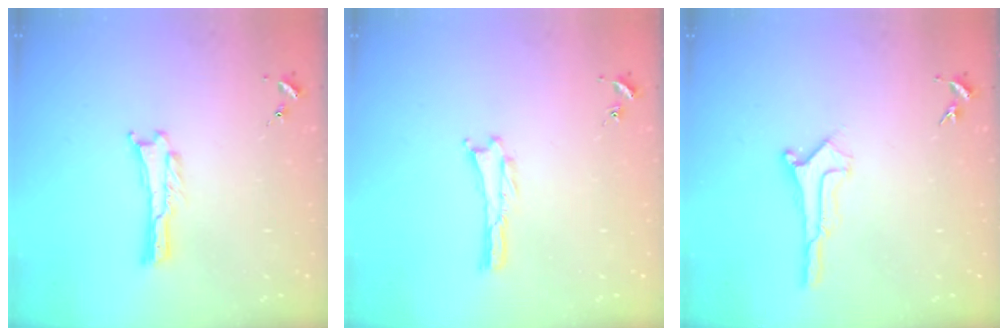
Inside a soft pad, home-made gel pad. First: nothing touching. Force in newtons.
{"total": 0.0}
{"total": 0.9, "press": 0.9, "slide": 0.1}